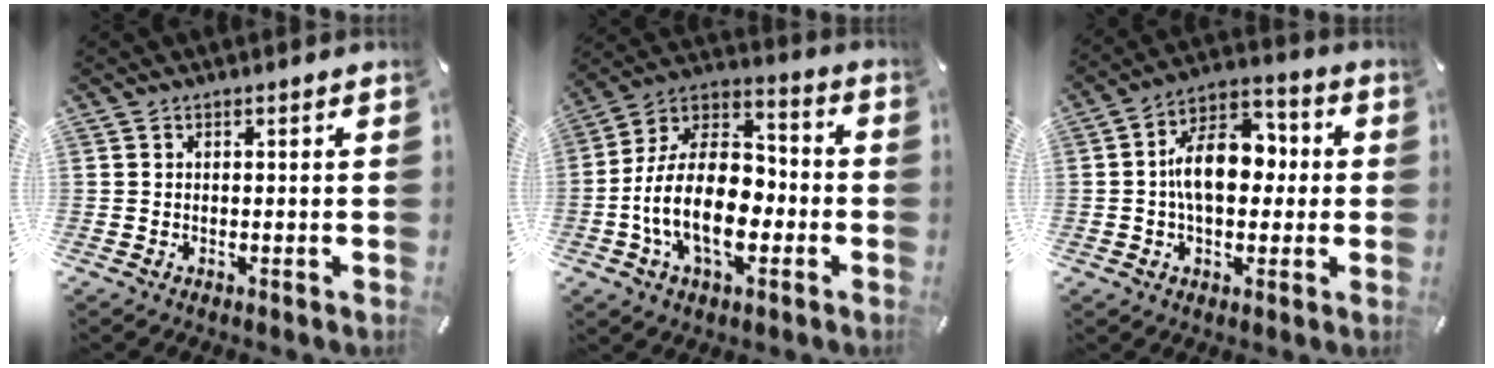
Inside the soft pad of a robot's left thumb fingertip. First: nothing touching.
{"total": 18.1, "force": [-4.9, 11.7, 13.0], "torque": [-0.258, 0.018, -0.087]}
{"total": 13.5, "force": [0.1, 8.4, 10.6], "torque": [-0.174, 0.007, 0.001]}